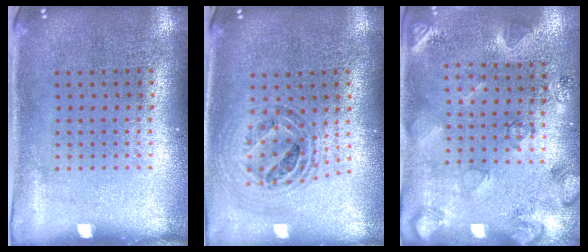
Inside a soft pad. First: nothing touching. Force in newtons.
{"total": 1.0, "press": 1.0, "slide": 0.1}
{"total": 2.1, "press": 1.9, "slide": 0.8}